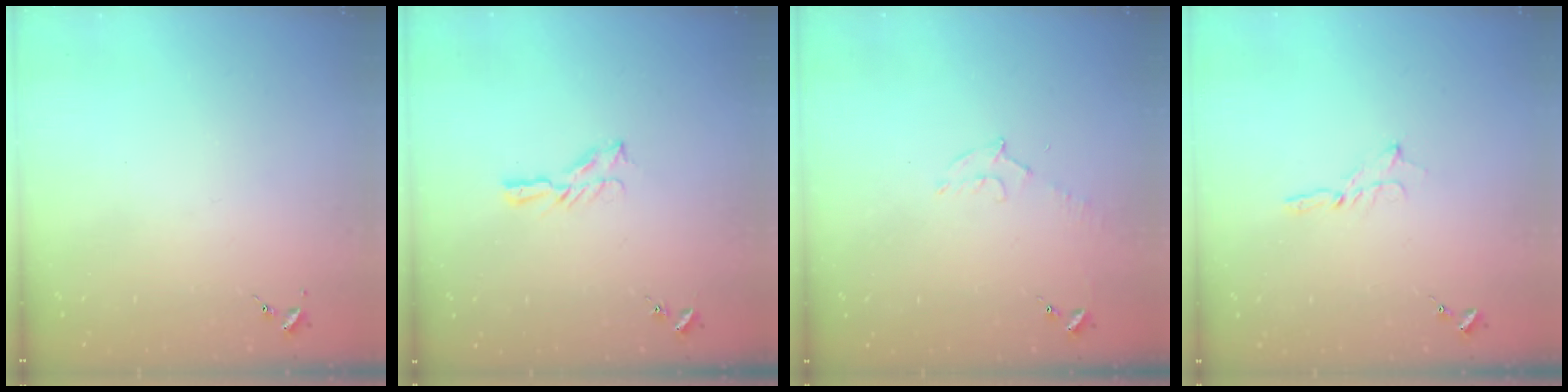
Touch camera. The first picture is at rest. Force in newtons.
{"total": 5.1, "press": 5.1, "slide": 0.5}
{"total": 7.3, "press": 7.2, "slide": 0.9}
{"total": 2.3, "press": 2.3, "slide": 0.2}